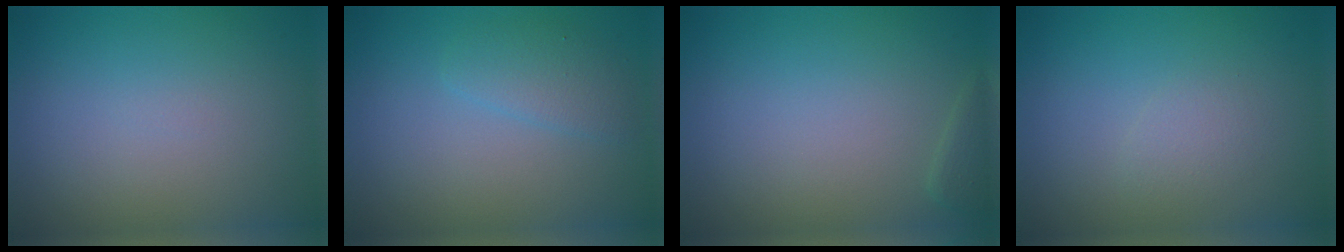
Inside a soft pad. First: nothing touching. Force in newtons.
{"total": 2.0, "press": 2.0, "slide": 0.1}
{"total": 1.1, "press": 1.1, "slide": 0.1}
{"total": 1.1, "press": 1.1, "slide": 0.1}